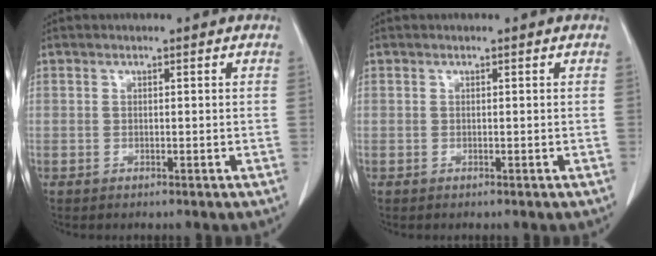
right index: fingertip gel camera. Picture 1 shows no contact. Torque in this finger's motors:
{"motor_torque": [0.00, 0.00, 0.00, 0.00]}